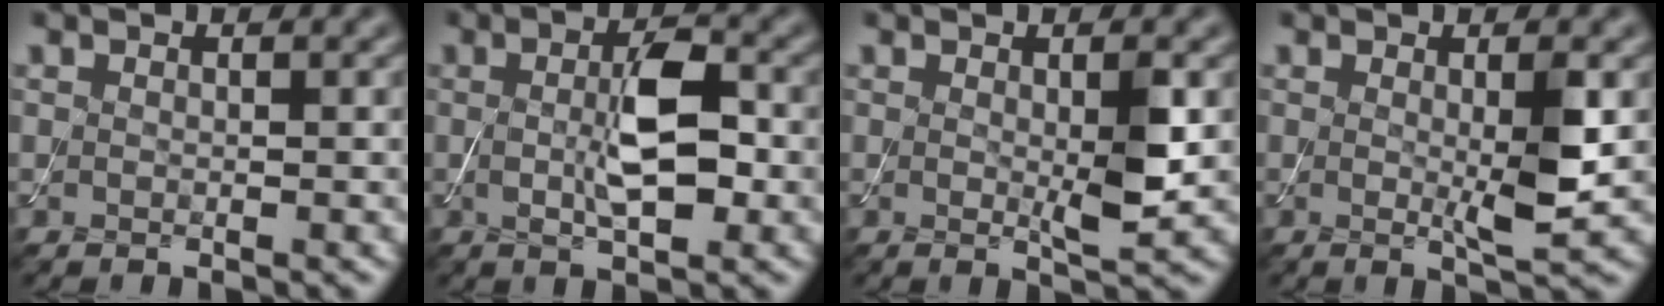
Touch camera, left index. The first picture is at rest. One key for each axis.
{"total": 5.2, "fx": 0.1, "fy": 1.8, "fz": 4.9, "tx": -0.093, "ty": 0.001, "tz": 0.001}
{"total": 3.0, "fx": 0.1, "fy": 0.4, "fz": 3.0, "tx": -0.048, "ty": -0.010, "tz": 0.004}
{"total": 3.5, "fx": 0.1, "fy": 0.4, "fz": 3.5, "tx": -0.057, "ty": -0.011, "tz": 0.004}